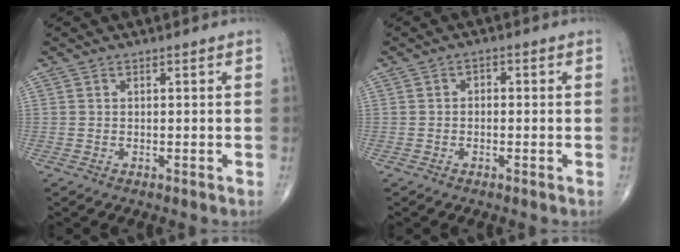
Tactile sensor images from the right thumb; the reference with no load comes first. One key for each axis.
{"total": 1.3, "fx": -0.3, "fy": 1.0, "fz": 0.7, "tx": 0.000, "ty": 0.007, "tz": -0.011}